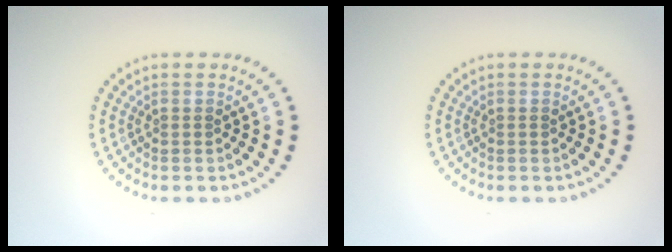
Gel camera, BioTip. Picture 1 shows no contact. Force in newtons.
{"total": 0.0}